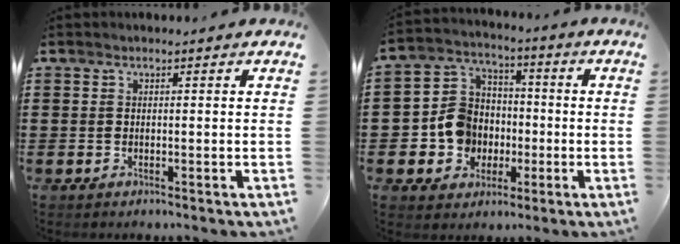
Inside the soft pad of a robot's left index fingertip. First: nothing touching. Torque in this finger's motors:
{"motor_torque": [1.08, -0.30, 0.55, 0.09]}